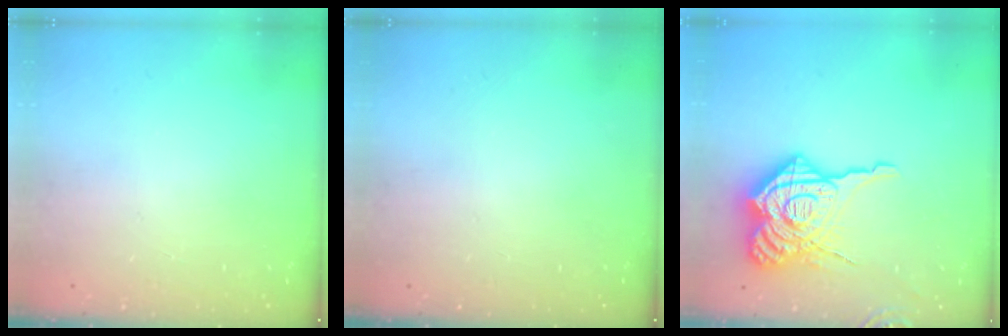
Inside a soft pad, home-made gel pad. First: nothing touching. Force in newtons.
{"total": 0.0}
{"total": 23.6, "press": 23.4, "slide": 2.7}